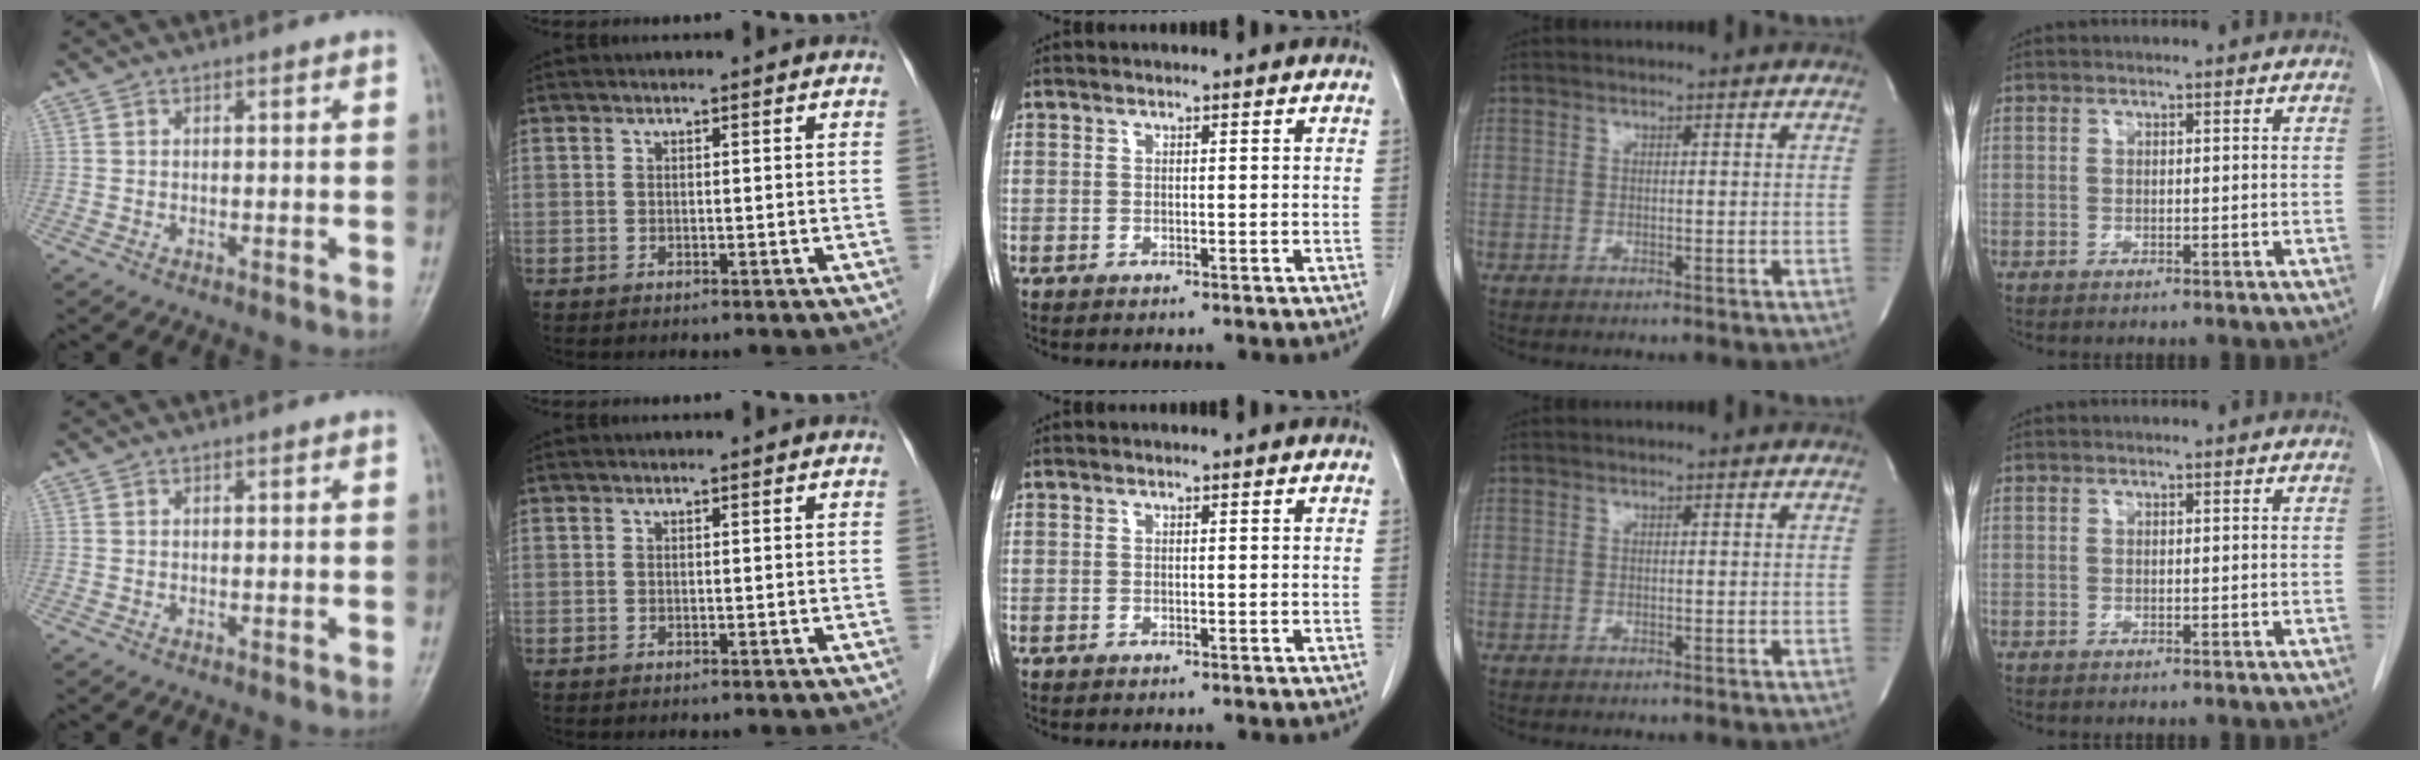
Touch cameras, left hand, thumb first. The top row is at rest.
{}